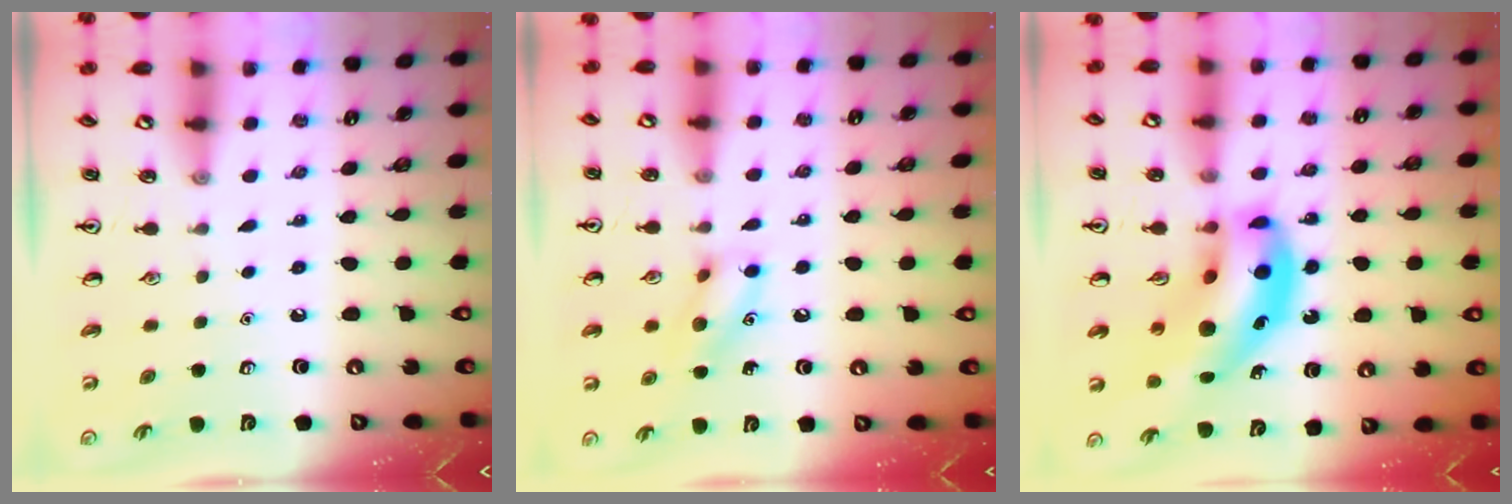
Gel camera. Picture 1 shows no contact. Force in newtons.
{"total": 10.2, "press": 10.2, "slide": 1.2}
{"total": 18.5, "press": 17.8, "slide": 5.2}